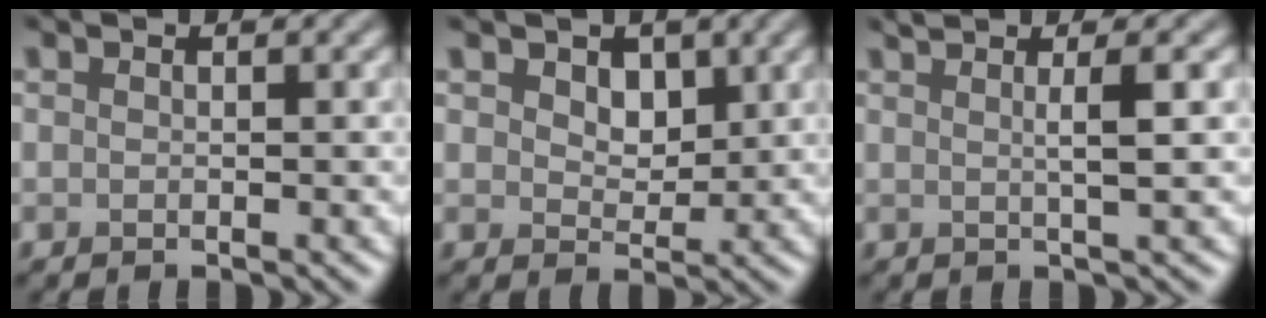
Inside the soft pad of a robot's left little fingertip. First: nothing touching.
{"total": 2.5, "force": [1.2, 1.8, 1.3], "torque": [-0.030, -0.007, 0.012]}
{"total": 2.9, "force": [0.9, 0.7, 2.7], "torque": [-0.039, 0.010, 0.003]}